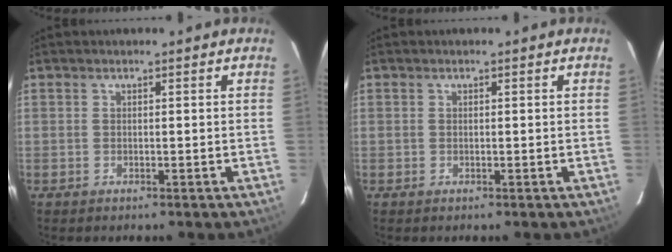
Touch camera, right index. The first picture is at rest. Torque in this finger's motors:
{"motor_torque": [-0.09, 0.00, 0.02, 0.01]}